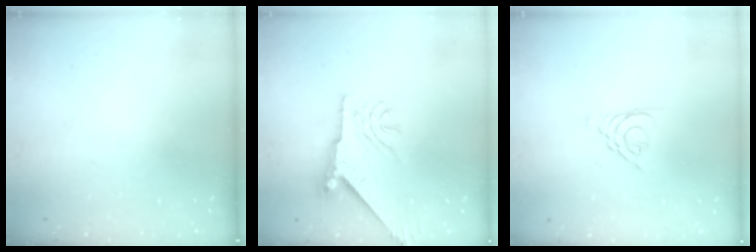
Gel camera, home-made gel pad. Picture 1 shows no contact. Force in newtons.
{"total": 10.3, "press": 10.2, "slide": 1.3}
{"total": 3.3, "press": 3.2, "slide": 0.5}